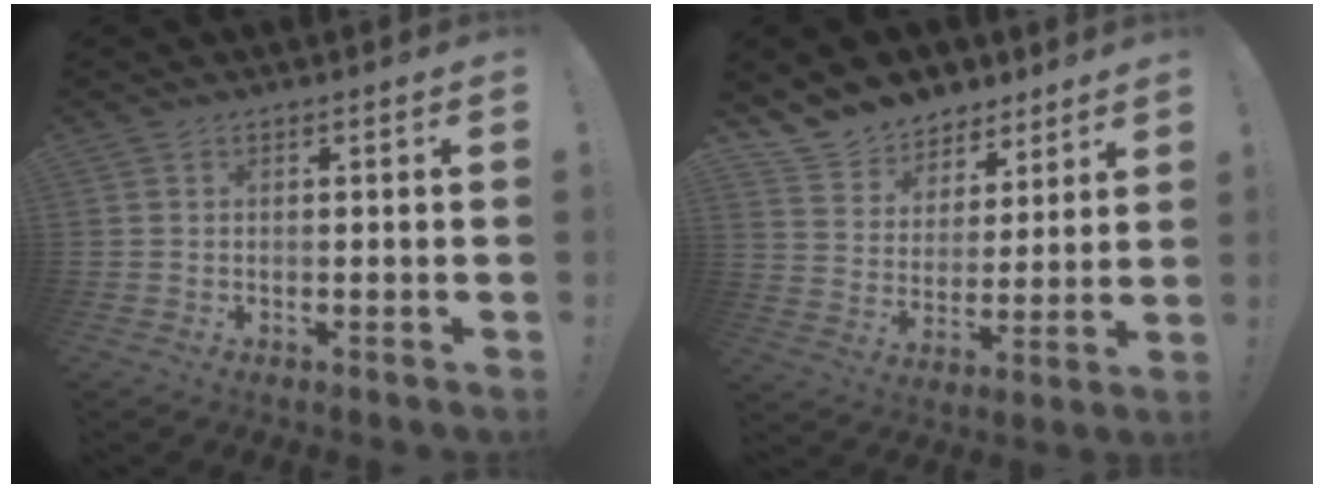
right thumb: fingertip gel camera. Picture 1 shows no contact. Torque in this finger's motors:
{"motor_torque": [-0.01, 0.17, 0.33, 0.31, 0.00]}